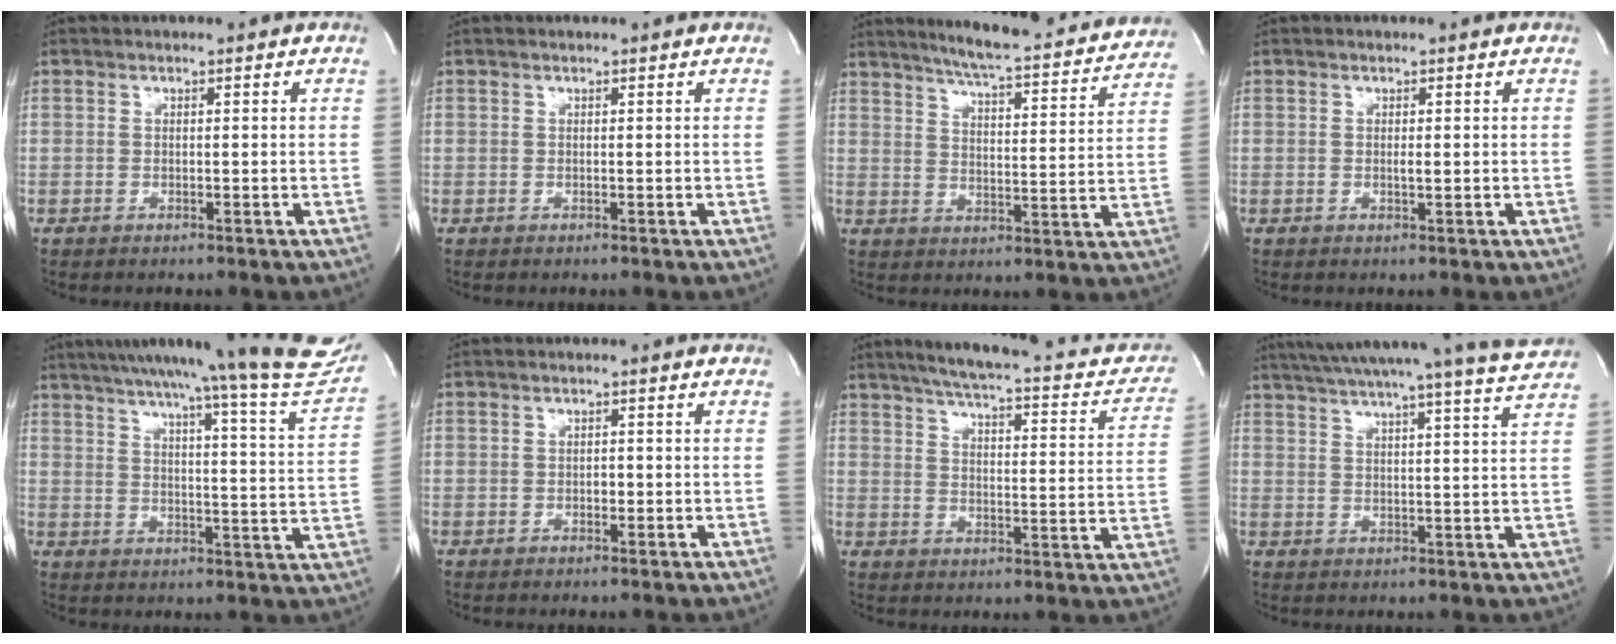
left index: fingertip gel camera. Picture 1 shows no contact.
{"total": 0.5, "force": [0.5, 0.0, 0.2], "torque": [-0.003, 0.002, 0.005]}
{"total": 20.6, "force": [18.9, 2.0, 8.0], "torque": [-0.119, -0.030, 0.238]}
{"total": 0.8, "force": [0.1, 0.1, 0.8], "torque": [-0.018, -0.003, 0.001]}
{"total": 25.7, "force": [22.3, -0.4, 12.8], "torque": [-0.189, -0.065, 0.279]}
{"total": 1.0, "force": [-0.2, 0.6, 0.7], "torque": [-0.012, 0.002, -0.004]}
{"total": 22.1, "force": [18.1, 4.9, 11.8], "torque": [-0.159, 0.006, 0.216]}
{"total": 21.8, "force": [19.8, -1.7, 8.8], "torque": [-0.148, -0.036, 0.262]}